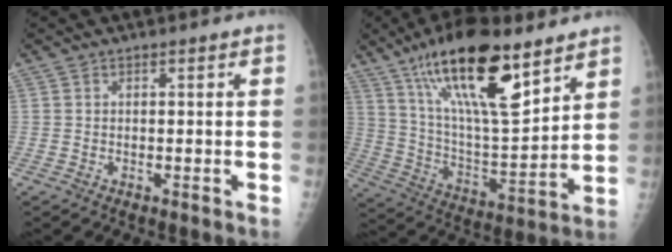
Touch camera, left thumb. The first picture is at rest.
{"total": 22.6, "force": [13.8, 7.1, 16.5], "torque": [-0.264, -0.056, 0.247]}